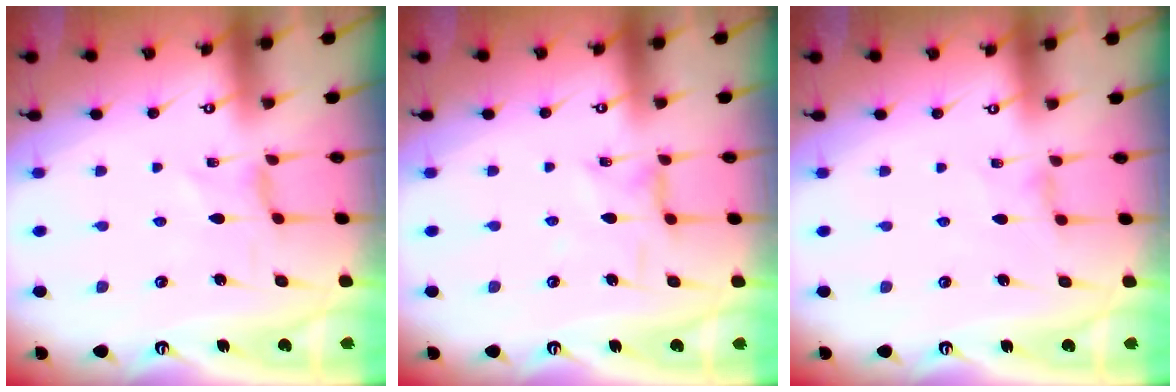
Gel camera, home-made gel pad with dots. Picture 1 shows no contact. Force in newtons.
{"total": 1.4, "press": 1.4, "slide": 0.3}
{"total": 1.2, "press": 1.1, "slide": 0.3}